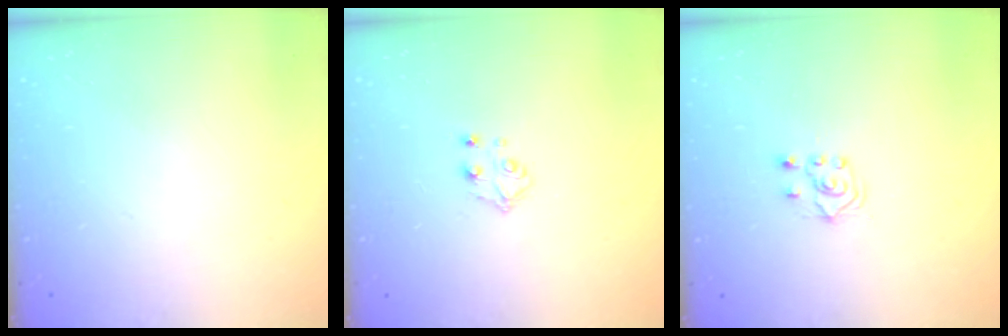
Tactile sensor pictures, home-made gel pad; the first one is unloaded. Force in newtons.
{"total": 3.9, "press": 3.9, "slide": 0.5}
{"total": 6.1, "press": 6.1, "slide": 0.8}